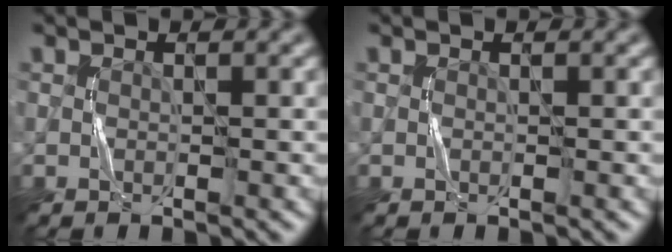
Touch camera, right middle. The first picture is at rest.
{"total": 0.0}